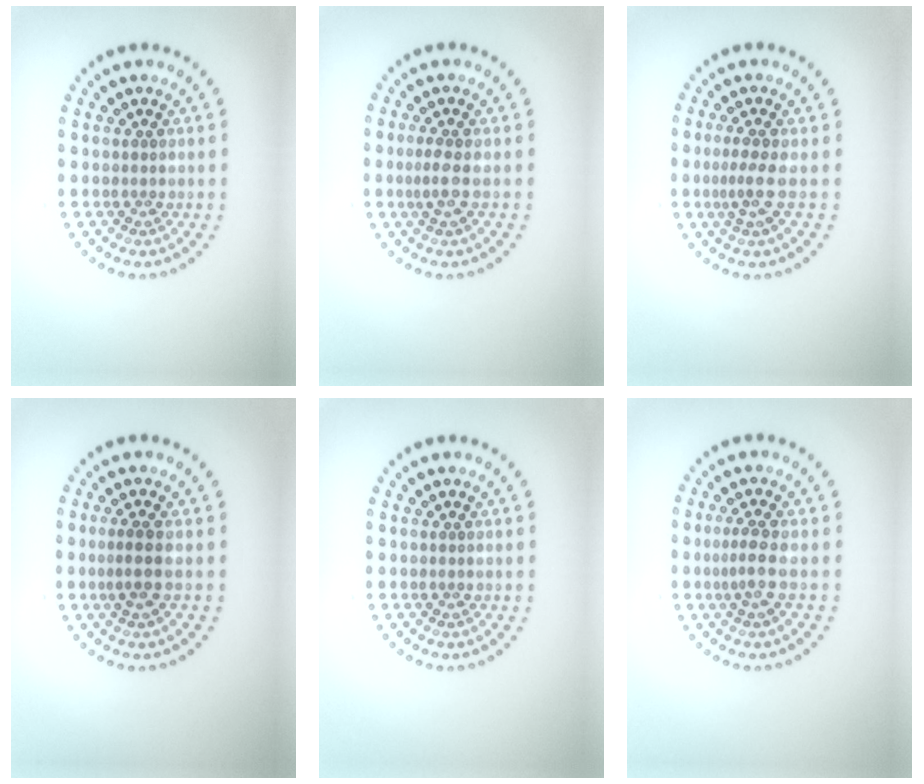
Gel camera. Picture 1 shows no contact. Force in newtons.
{"total": 1.4, "press": 1.1, "slide": 0.9}
{"total": 2.2, "press": 1.5, "slide": 1.6}
{"total": 1.9, "press": 1.5, "slide": 1.1}
{"total": 0.0}
{"total": 1.8, "press": 1.3, "slide": 1.3}